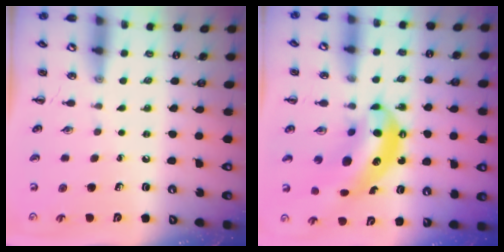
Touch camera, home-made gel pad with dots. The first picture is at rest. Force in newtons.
{"total": 10.8, "press": 10.4, "slide": 2.7}